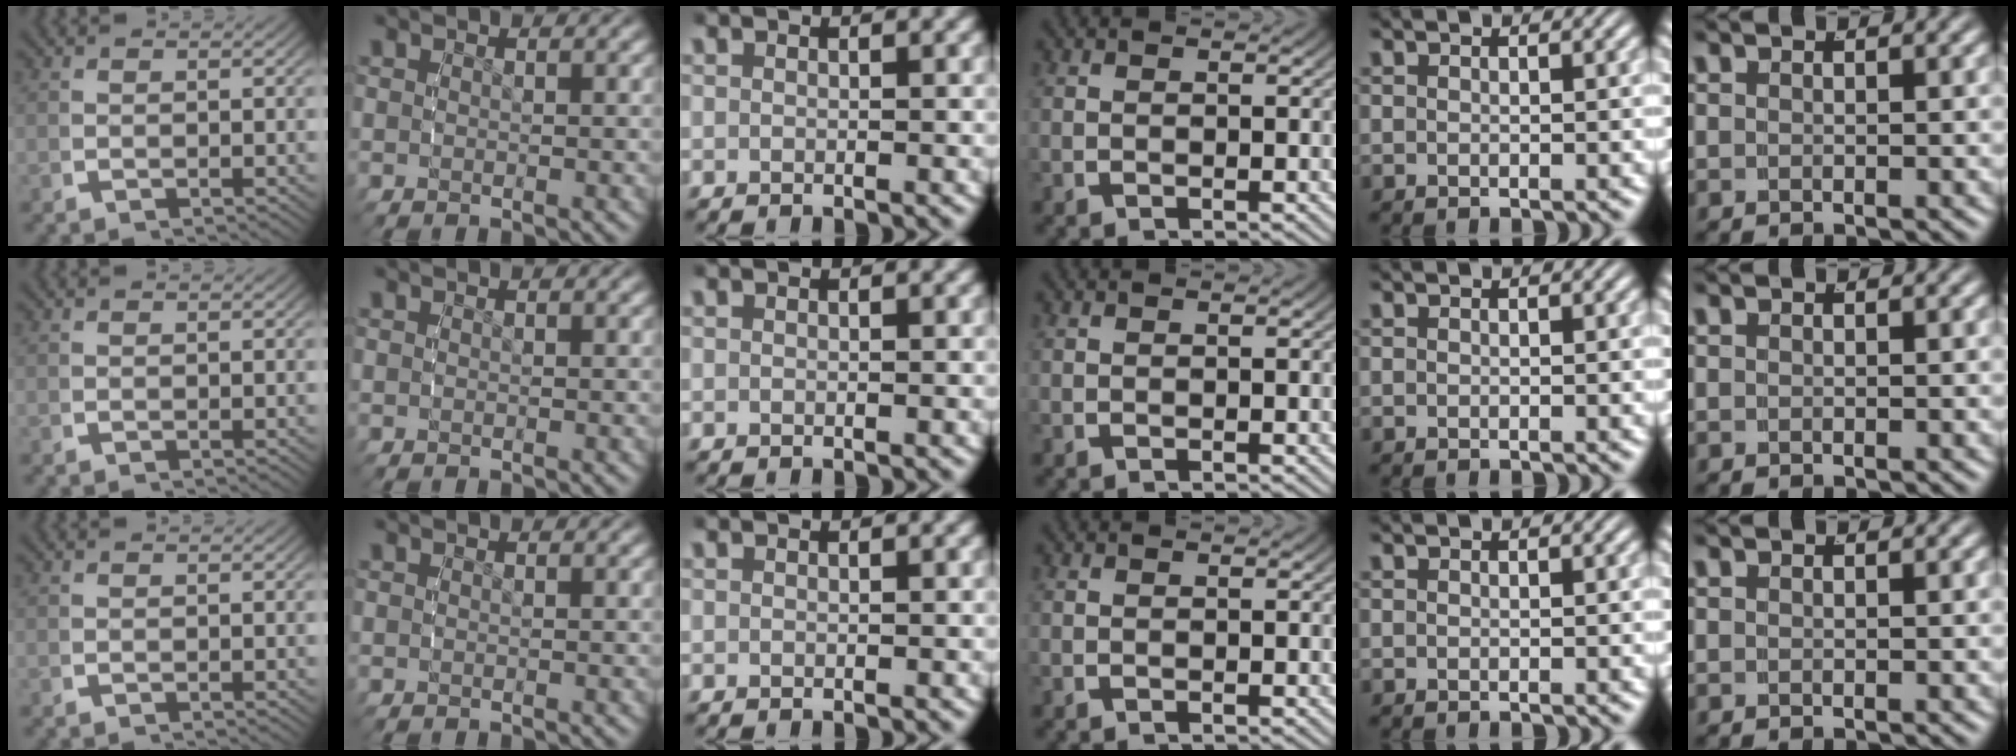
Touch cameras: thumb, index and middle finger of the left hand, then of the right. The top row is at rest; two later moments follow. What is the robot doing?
{"motion": "reach", "object": "glasses case"}